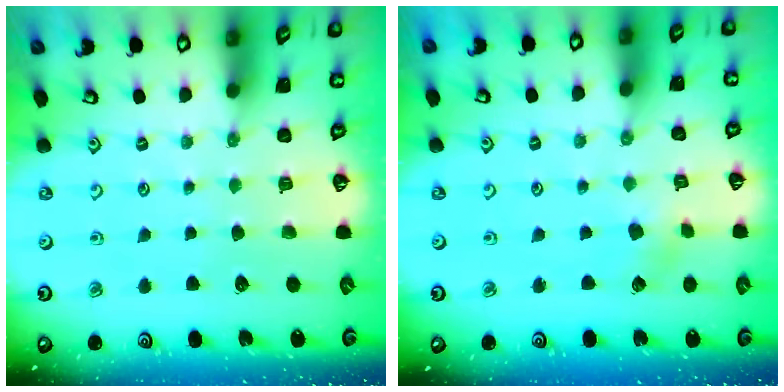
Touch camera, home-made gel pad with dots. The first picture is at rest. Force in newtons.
{"total": 2.5, "press": 2.5, "slide": 0.4}